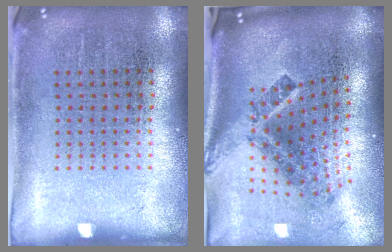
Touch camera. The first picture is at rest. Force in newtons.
{"total": 2.8, "press": 1.6, "slide": 2.2}